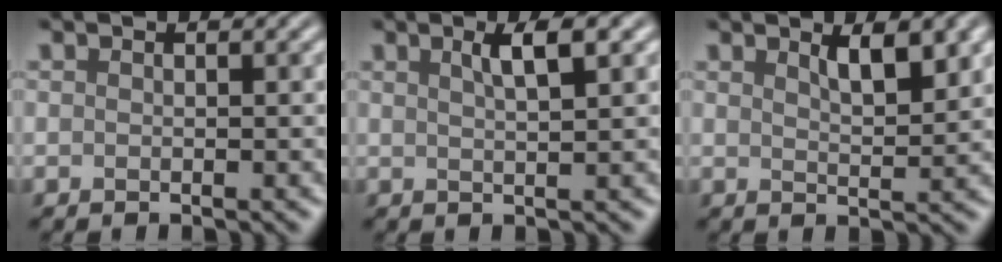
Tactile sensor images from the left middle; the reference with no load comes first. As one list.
[{"total": 2.8, "force": [1.3, 0.7, 2.4], "torque": [-0.028, 0.006, 0.018]}, {"total": 3.0, "force": [1.7, 0.8, 2.3], "torque": [-0.033, -0.003, 0.031]}]